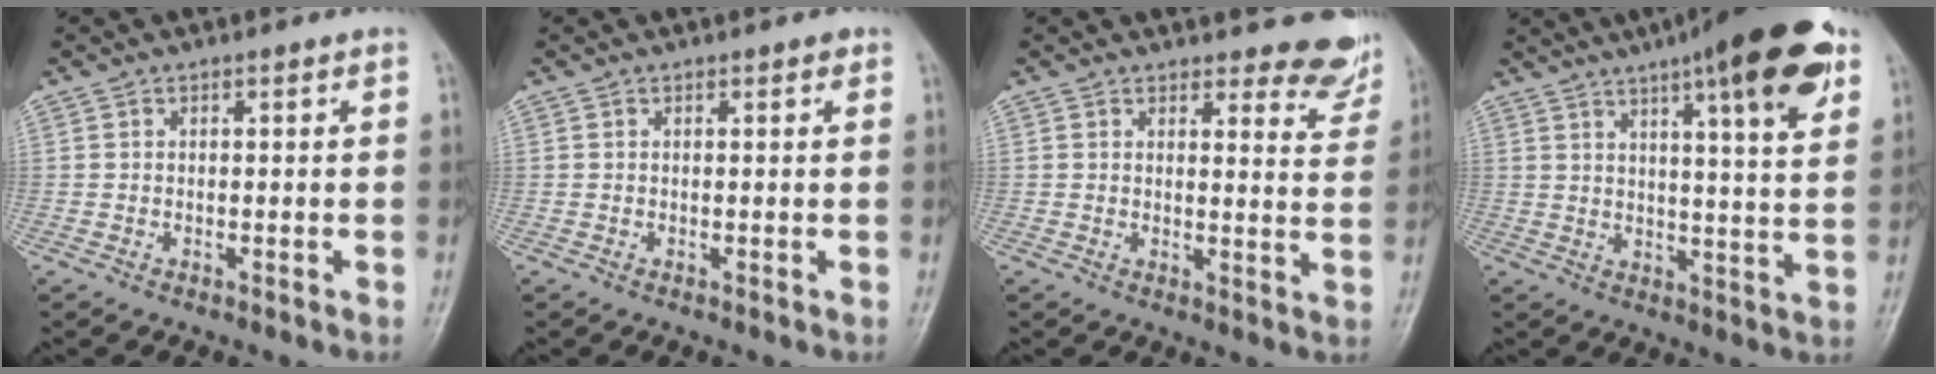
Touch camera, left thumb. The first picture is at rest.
{"total": 0.7, "force": [0.4, 0.3, 0.5], "torque": [-0.004, -0.001, 0.002]}
{"total": 7.6, "force": [7.0, 2.3, 1.6], "torque": [0.019, -0.055, 0.065]}
{"total": 18.4, "force": [10.3, 3.7, 14.9], "torque": [-0.193, -0.025, 0.139]}